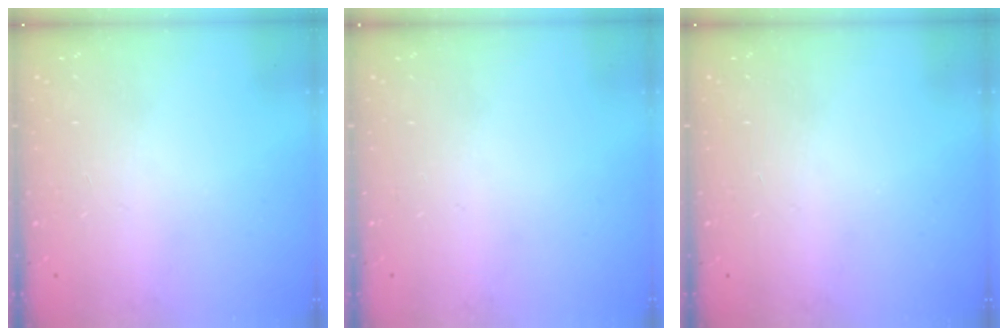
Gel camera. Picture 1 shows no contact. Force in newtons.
{"total": 0.0}
{"total": 0.0}